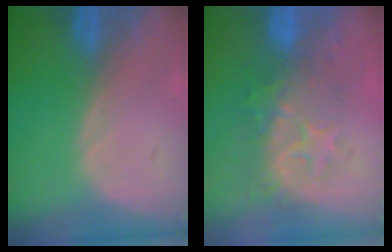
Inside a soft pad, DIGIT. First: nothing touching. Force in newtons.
{"total": 8.3, "press": 7.9, "slide": 2.5}